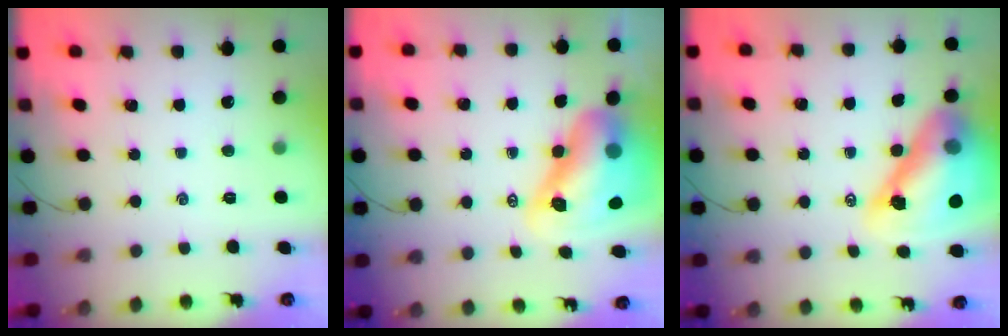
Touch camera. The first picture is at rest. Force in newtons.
{"total": 15.3, "press": 14.6, "slide": 4.4}
{"total": 19.6, "press": 18.8, "slide": 5.4}